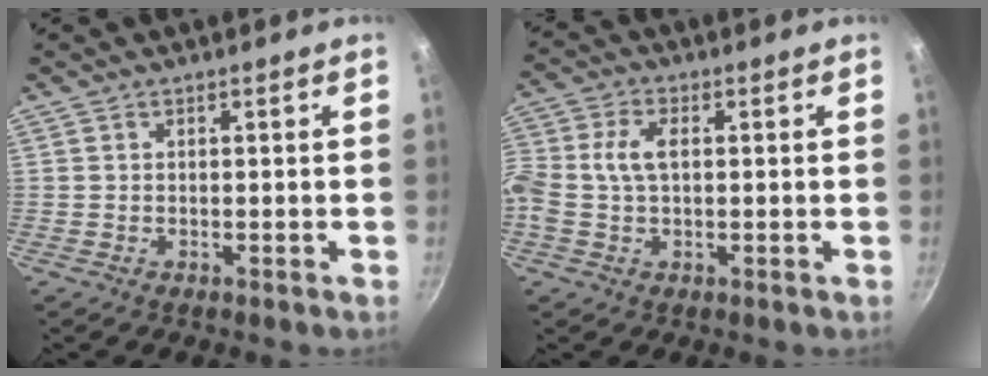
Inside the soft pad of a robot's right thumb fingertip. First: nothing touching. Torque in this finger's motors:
{"motor_torque": [0.04, 0.25, 0.04, -0.03, 0.12]}